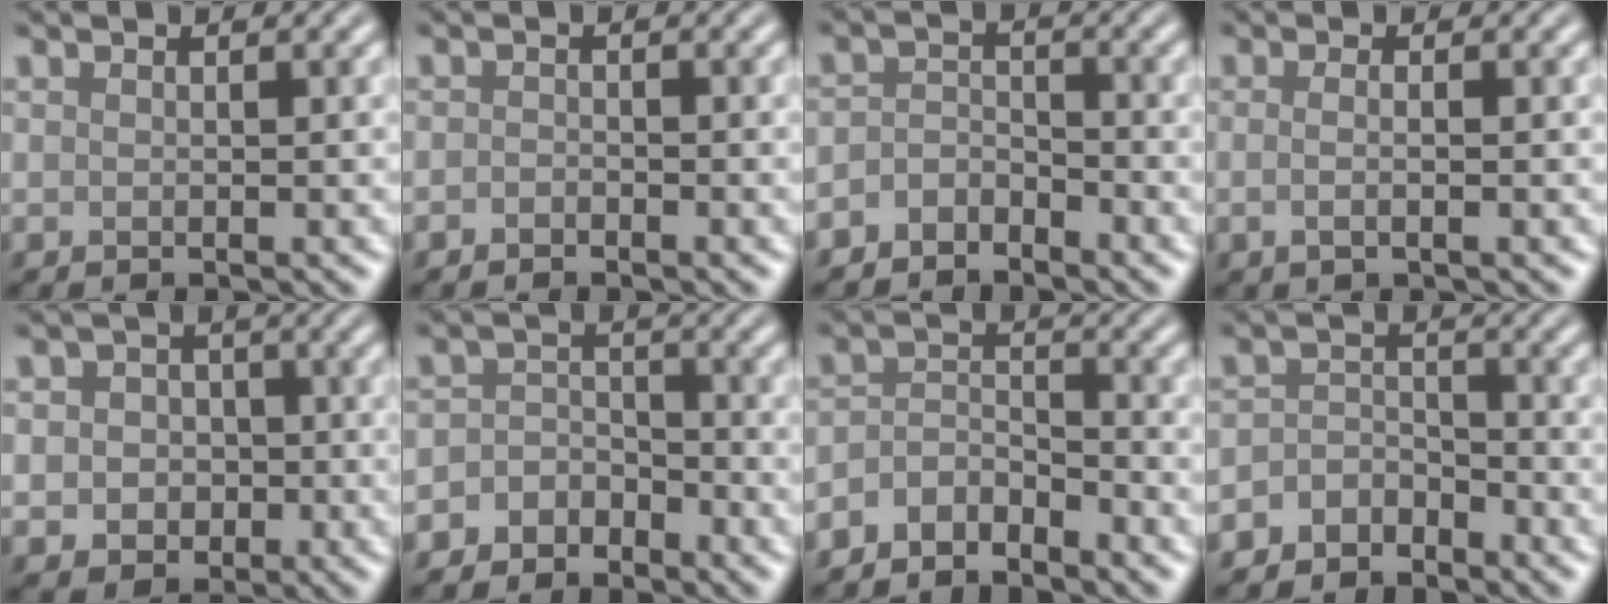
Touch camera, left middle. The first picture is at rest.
{"total": 0.7, "force": [-0.5, 0.4, 0.2], "torque": [-0.003, -0.001, -0.012]}
{"total": 2.2, "force": [-1.8, 1.1, 0.5], "torque": [-0.009, 0.009, -0.039]}
{"total": 1.8, "force": [-0.1, 0.8, 1.7], "torque": [-0.017, -0.005, -0.013]}
{"total": 4.4, "force": [-0.2, 4.0, 1.9], "torque": [-0.015, 0.013, -0.023]}
{"total": 3.4, "force": [-2.3, 2.5, 0.4], "torque": [0.035, 0.009, -0.058]}
{"total": 3.0, "force": [-2.5, 1.2, 1.1], "torque": [-0.024, 0.006, -0.057]}
{"total": 2.7, "force": [-2.1, 1.6, 0.4], "torque": [0.000, 0.009, -0.046]}